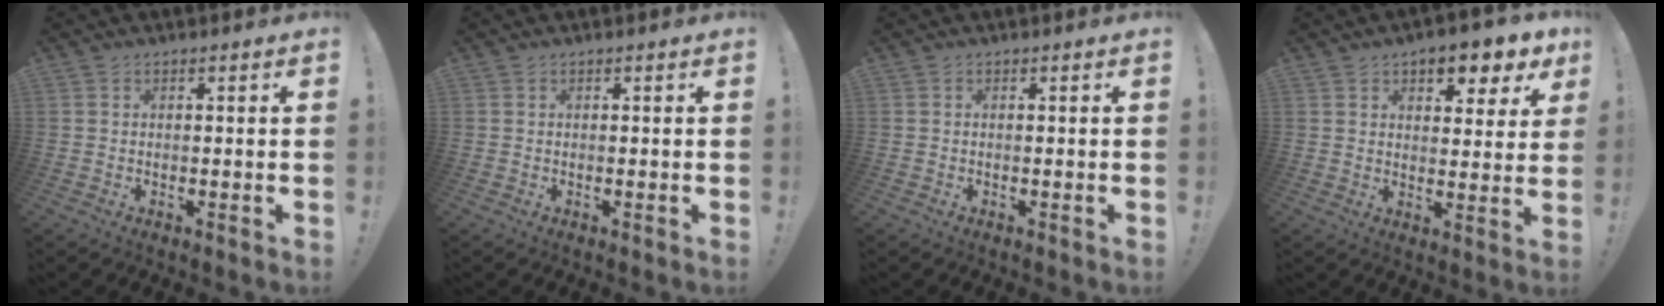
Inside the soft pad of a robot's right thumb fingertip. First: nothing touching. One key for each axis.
{"total": 0.0}
{"total": 0.0}
{"total": 7.9, "fx": 5.1, "fy": 3.8, "fz": 4.7, "tx": -0.047, "ty": -0.036, "tz": 0.088}